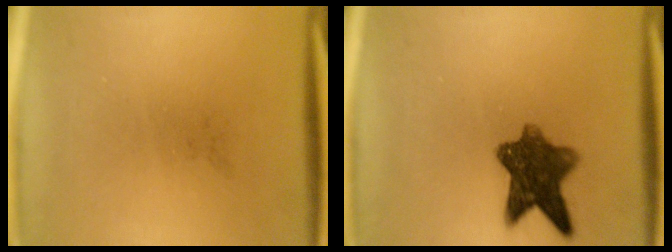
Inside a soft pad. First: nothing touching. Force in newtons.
{"total": 8.7}